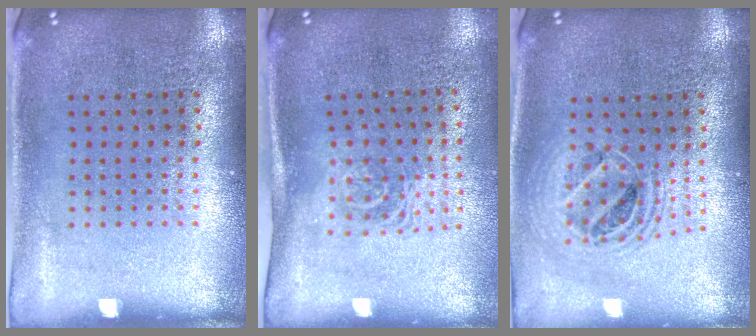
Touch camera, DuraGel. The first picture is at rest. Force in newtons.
{"total": 1.6, "press": 1.2, "slide": 1.1}
{"total": 1.8, "press": 1.5, "slide": 1.0}